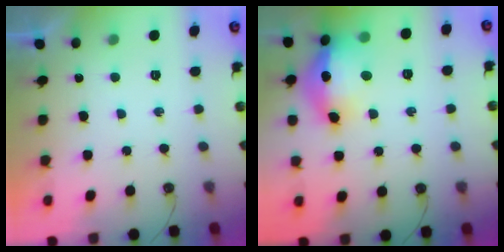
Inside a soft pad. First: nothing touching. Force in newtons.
{"total": 18.6, "press": 18.3, "slide": 3.1}